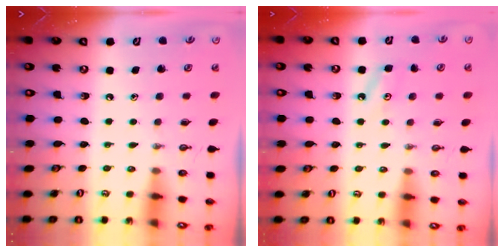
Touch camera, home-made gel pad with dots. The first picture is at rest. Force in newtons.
{"total": 3.9, "press": 3.9, "slide": 0.6}